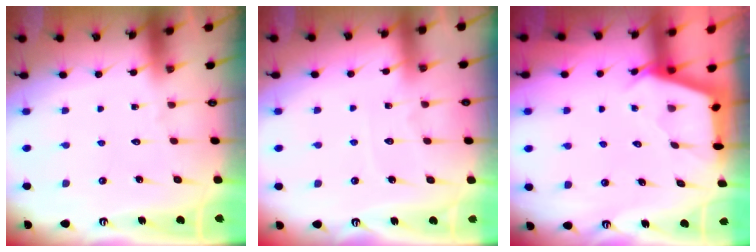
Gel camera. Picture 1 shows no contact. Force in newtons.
{"total": 3.2, "press": 3.2, "slide": 0.4}
{"total": 2.7, "press": 2.7, "slide": 0.3}